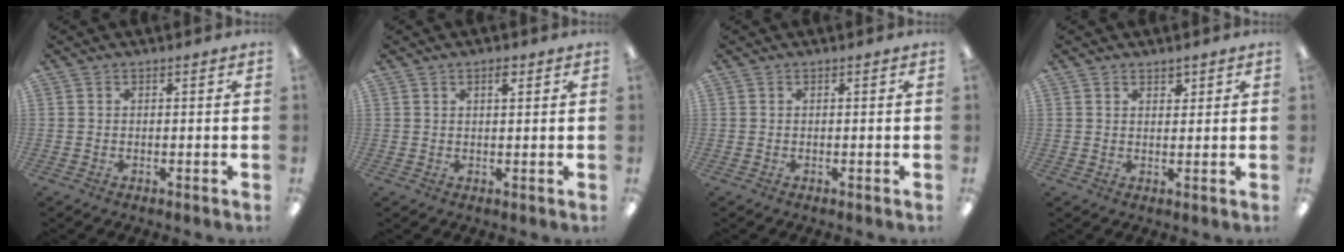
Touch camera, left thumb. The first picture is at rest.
{"total": 2.4, "force": [1.5, 0.8, 1.7], "torque": [-0.022, -0.003, 0.021]}
{"total": 0.0}
{"total": 2.0, "force": [1.5, 1.1, 0.6], "torque": [0.004, -0.006, 0.025]}